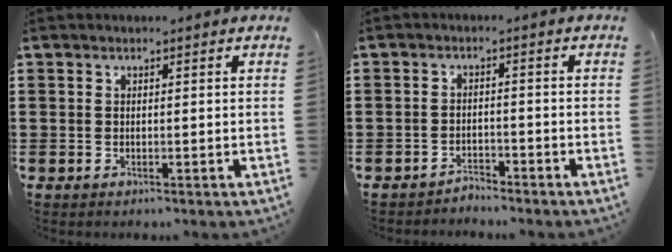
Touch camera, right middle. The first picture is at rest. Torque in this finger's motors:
{"motor_torque": [-0.35, 0.54, -0.23, -0.07]}